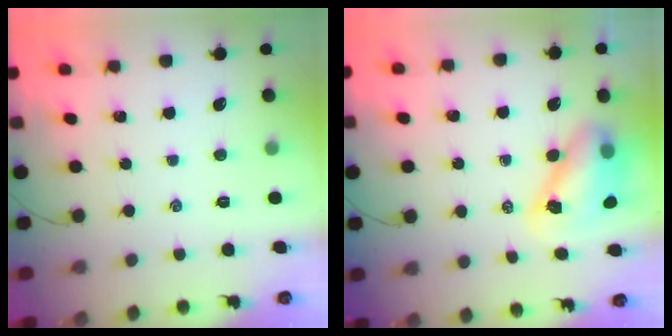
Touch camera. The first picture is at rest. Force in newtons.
{"total": 8.1, "press": 7.9, "slide": 1.9}